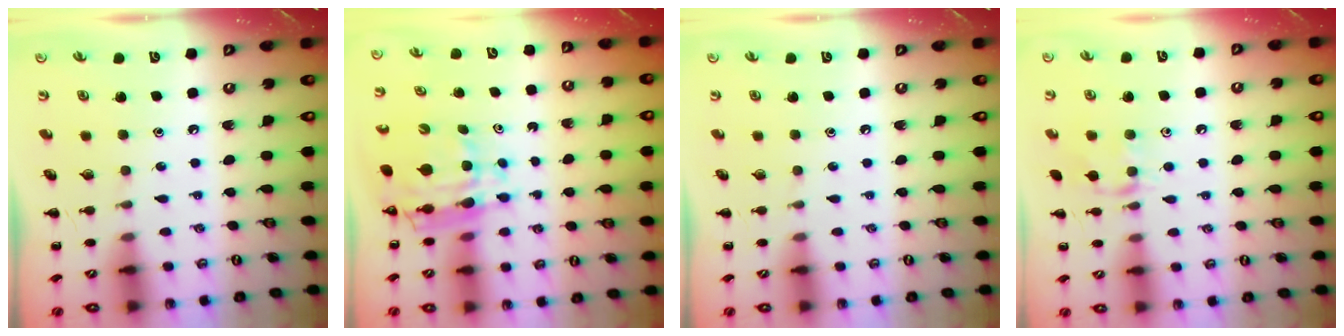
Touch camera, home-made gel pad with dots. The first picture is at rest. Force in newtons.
{"total": 9.2, "press": 8.6, "slide": 3.2}
{"total": 0.0}
{"total": 8.8, "press": 8.8, "slide": 0.8}